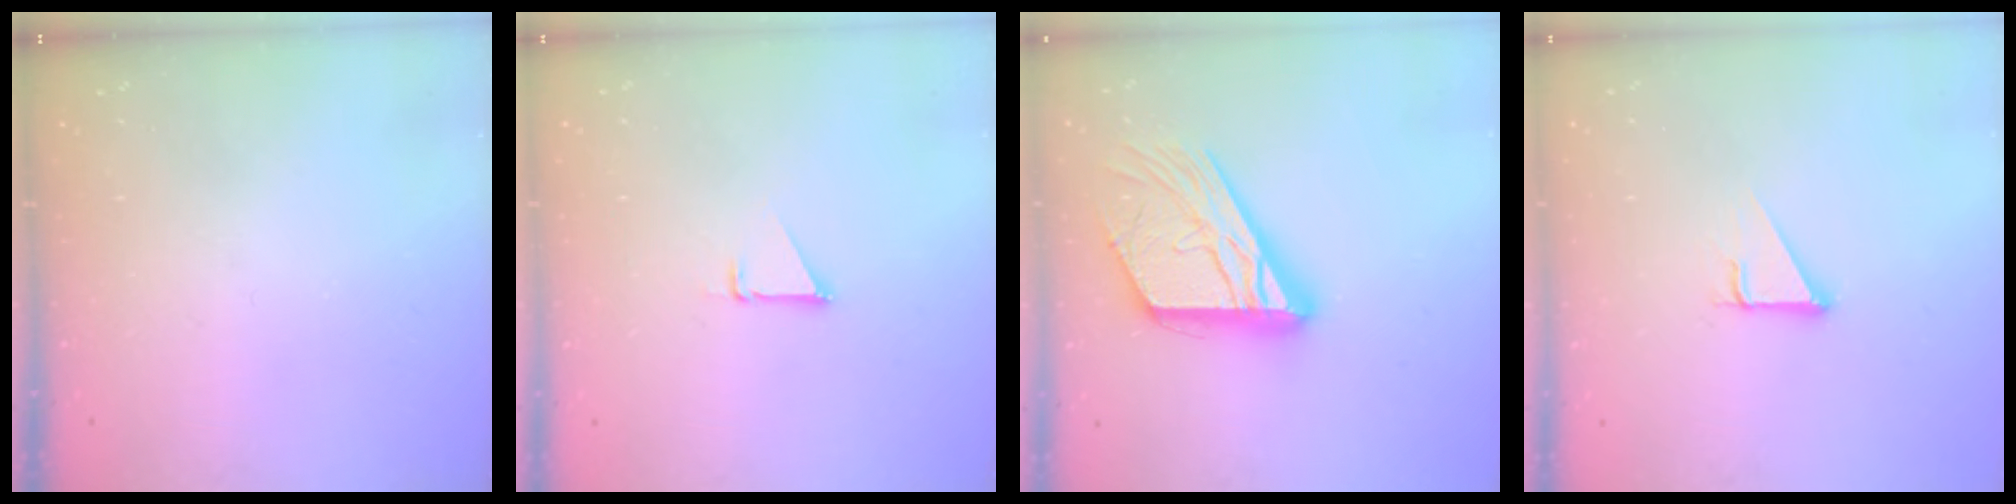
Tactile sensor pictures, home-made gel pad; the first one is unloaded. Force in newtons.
{"total": 1.5, "press": 1.5, "slide": 0.1}
{"total": 19.7, "press": 19.6, "slide": 1.8}
{"total": 3.0, "press": 3.0, "slide": 0.1}